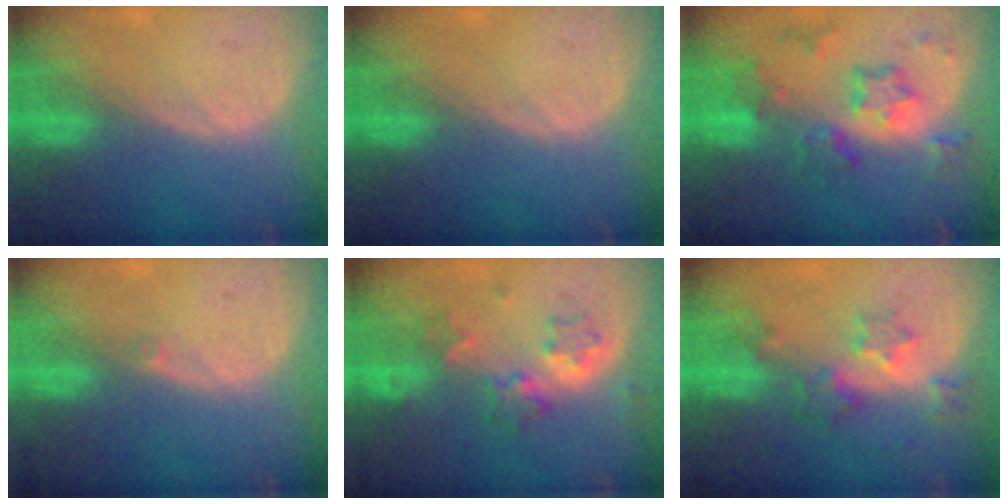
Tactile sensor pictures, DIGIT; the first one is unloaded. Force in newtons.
{"total": 0.0}
{"total": 8.2, "press": 7.2, "slide": 3.9}
{"total": 0.6, "press": 0.5, "slide": 0.3}
{"total": 6.1, "press": 5.6, "slide": 2.5}
{"total": 6.1, "press": 5.5, "slide": 2.5}